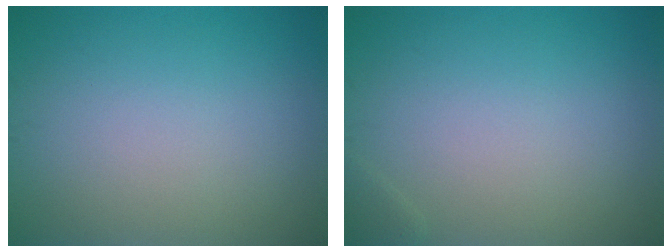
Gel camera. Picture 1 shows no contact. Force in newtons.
{"total": 0.6, "press": 0.5, "slide": 0.1}